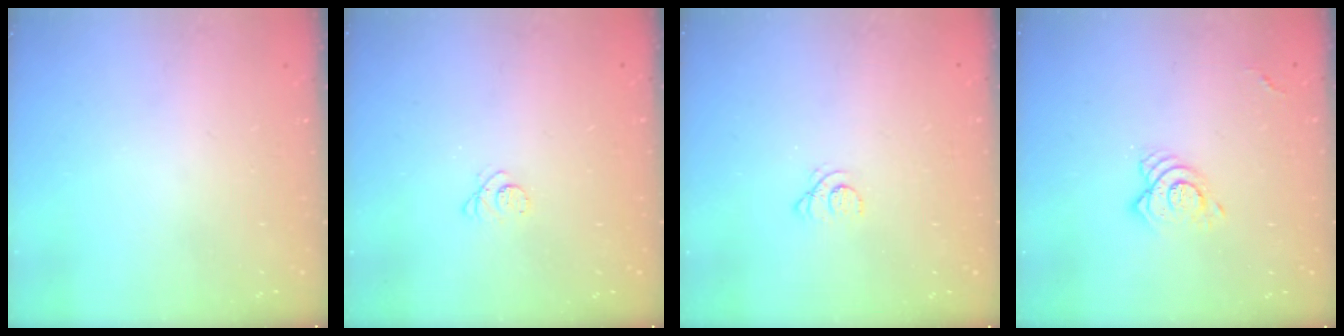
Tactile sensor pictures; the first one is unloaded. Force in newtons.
{"total": 2.6, "press": 2.5, "slide": 0.3}
{"total": 1.4, "press": 1.4, "slide": 0.2}
{"total": 8.3, "press": 8.3, "slide": 0.8}